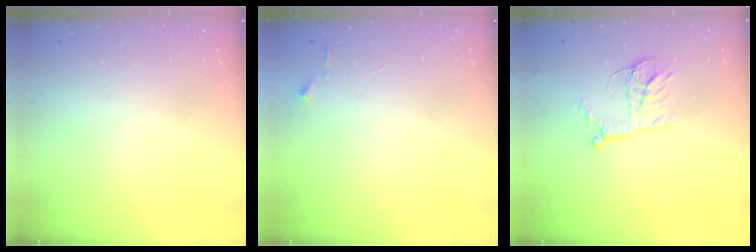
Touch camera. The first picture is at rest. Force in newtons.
{"total": 3.2, "press": 3.2, "slide": 0.4}
{"total": 11.2, "press": 11.1, "slide": 0.7}